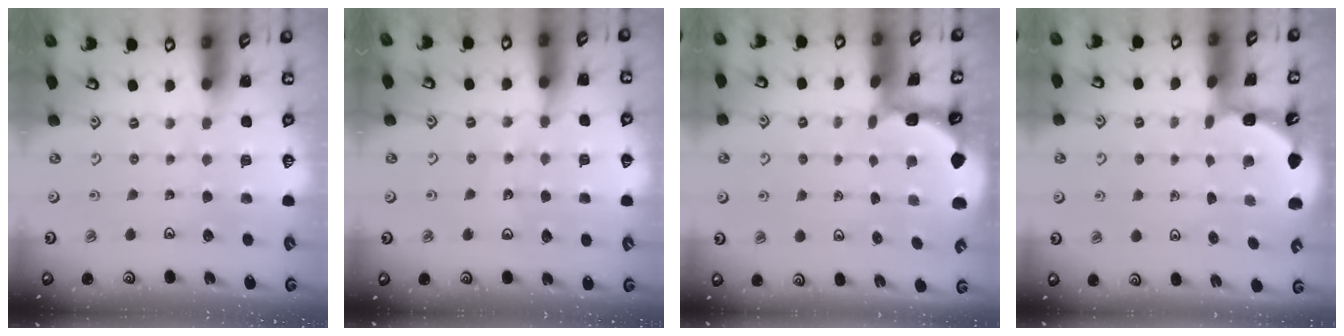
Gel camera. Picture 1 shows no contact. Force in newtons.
{"total": 8.6, "press": 8.4, "slide": 2.0}
{"total": 1.5, "press": 1.5, "slide": 0.2}
{"total": 1.7, "press": 1.7, "slide": 0.0}